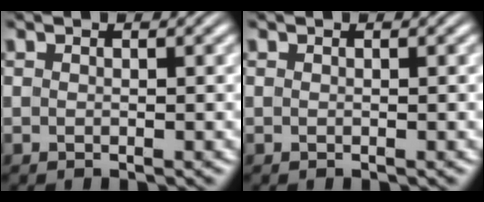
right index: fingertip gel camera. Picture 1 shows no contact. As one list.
[{"total": 0.0}]